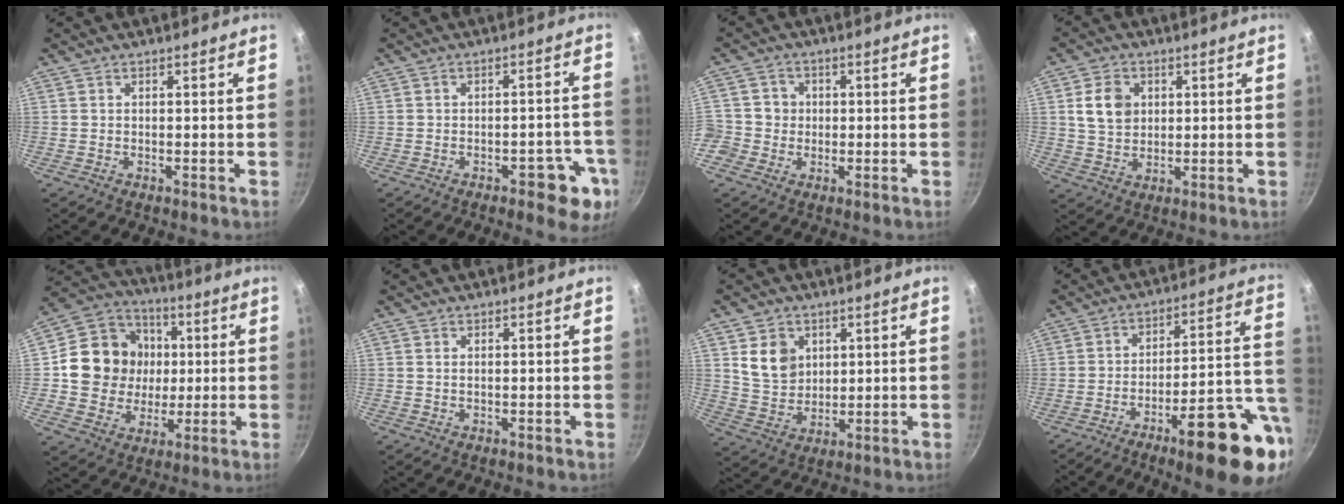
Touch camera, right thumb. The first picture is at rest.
{"total": 8.6, "force": [-3.8, 4.2, 6.5], "torque": [-0.038, 0.028, -0.040]}
{"total": 5.8, "force": [-0.8, 5.6, 1.2], "torque": [0.007, 0.013, -0.024]}
{"total": 7.5, "force": [1.8, 5.9, 4.3], "torque": [-0.059, -0.002, 0.034]}
{"total": 16.9, "force": [1.5, 15.2, 7.2], "torque": [-0.103, 0.017, 0.024]}
{"total": 0.7, "force": [0.2, 0.4, 0.5], "torque": [-0.009, 0.000, 0.004]}
{"total": 8.6, "force": [2.9, 6.9, 4.3], "torque": [-0.053, -0.018, 0.063]}
{"total": 19.8, "force": [-7.1, 4.9, 17.8], "torque": [-0.216, 0.030, -0.098]}